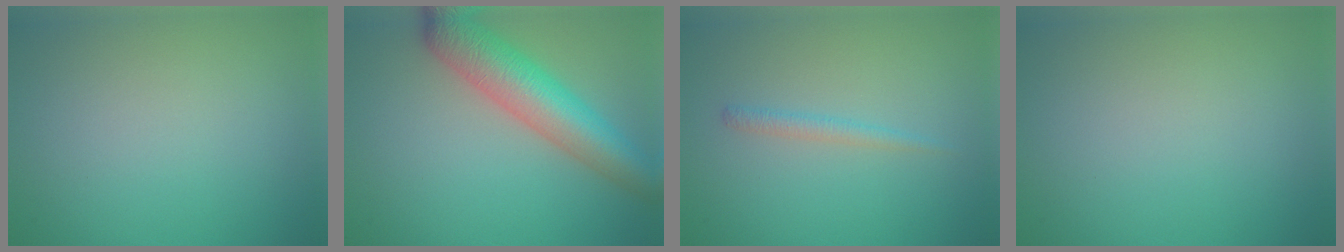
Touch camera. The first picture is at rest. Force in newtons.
{"total": 7.2, "press": 7.2, "slide": 0.2}
{"total": 1.2, "press": 1.2, "slide": 0.0}
{"total": 0.0}